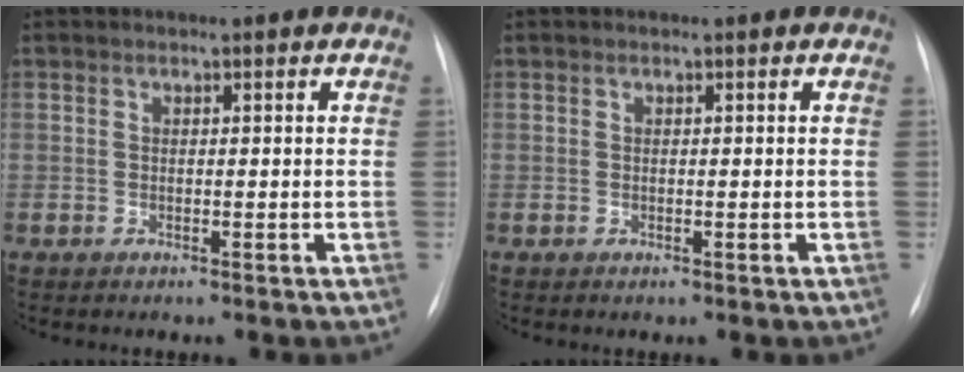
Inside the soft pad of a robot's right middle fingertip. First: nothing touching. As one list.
[{"total": 0.0}]